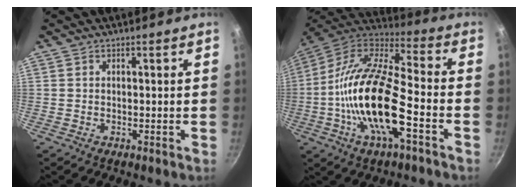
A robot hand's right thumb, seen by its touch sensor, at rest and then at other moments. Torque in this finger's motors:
{"motor_torque": [0.47, 2.04, 2.57, -0.22, 0.61]}